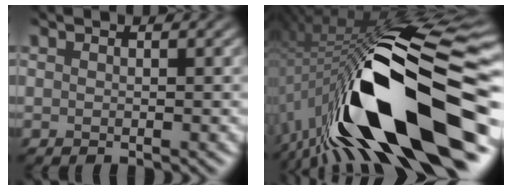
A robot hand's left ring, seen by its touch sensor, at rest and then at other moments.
{"total": 17.6, "force": [-6.5, 5.9, 15.3], "torque": [-0.257, -0.002, -0.108]}